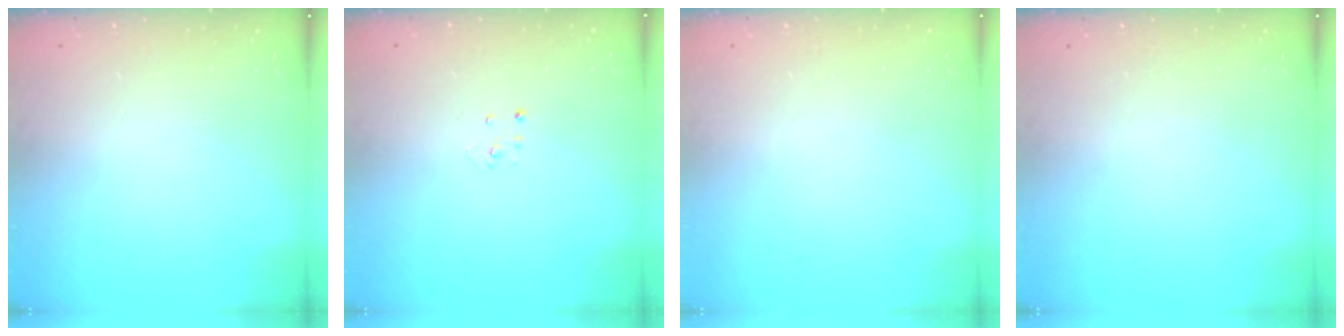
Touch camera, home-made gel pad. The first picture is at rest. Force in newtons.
{"total": 1.9, "press": 1.9, "slide": 0.2}
{"total": 0.0}
{"total": 0.0}